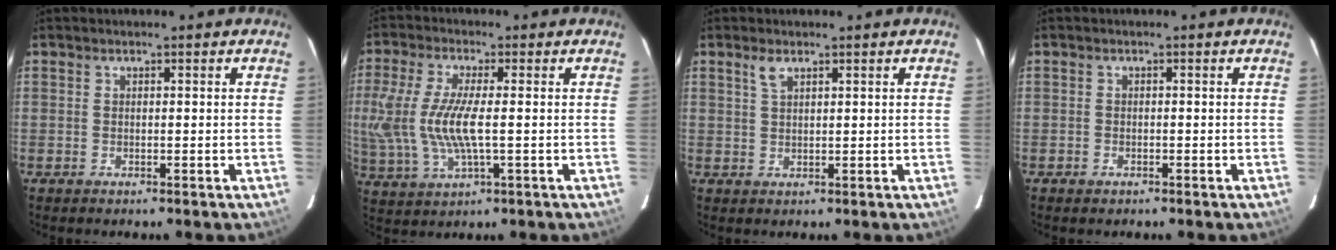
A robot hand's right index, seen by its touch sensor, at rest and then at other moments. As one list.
[{"total": 11.9, "force": [-0.3, 3.4, 11.4], "torque": [-0.236, -0.009, 0.001]}, {"total": 2.2, "force": [1.5, 0.9, 1.4], "torque": [-0.029, 0.004, 0.030]}, {"total": 0.9, "force": [-0.6, 0.7, 0.2], "torque": [-0.003, 0.003, -0.008]}]